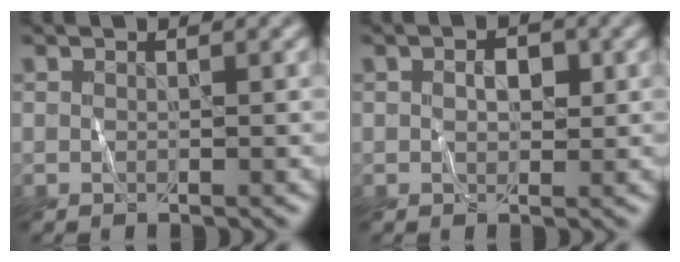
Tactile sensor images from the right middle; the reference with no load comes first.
{"total": 1.8, "force": [0.4, 1.1, 1.4], "torque": [-0.021, 0.004, 0.005]}